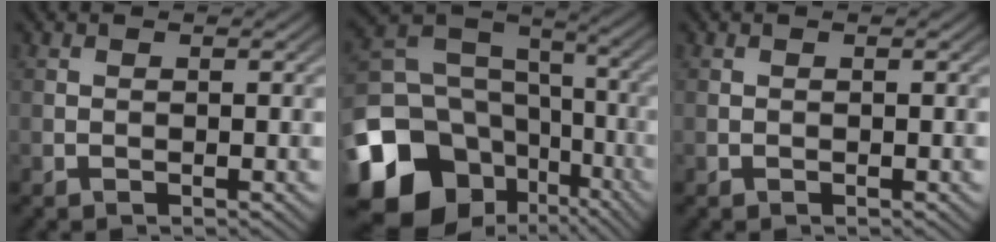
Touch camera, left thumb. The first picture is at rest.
{"total": 20.5, "force": [-9.5, 16.0, 8.5], "torque": [-0.226, -0.054, -0.157]}
{"total": 0.0}